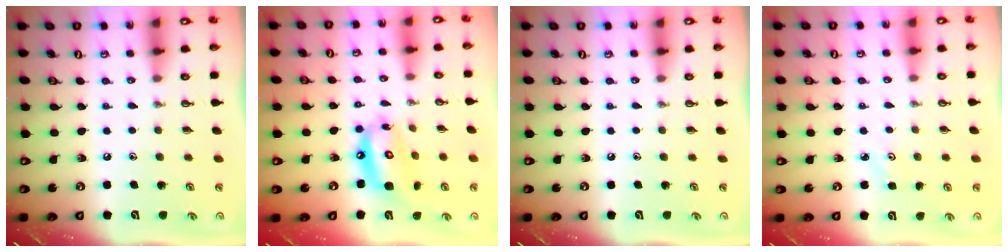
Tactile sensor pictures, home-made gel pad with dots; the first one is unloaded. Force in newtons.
{"total": 12.9, "press": 12.7, "slide": 1.9}
{"total": 0.0}
{"total": 2.2, "press": 2.1, "slide": 0.3}